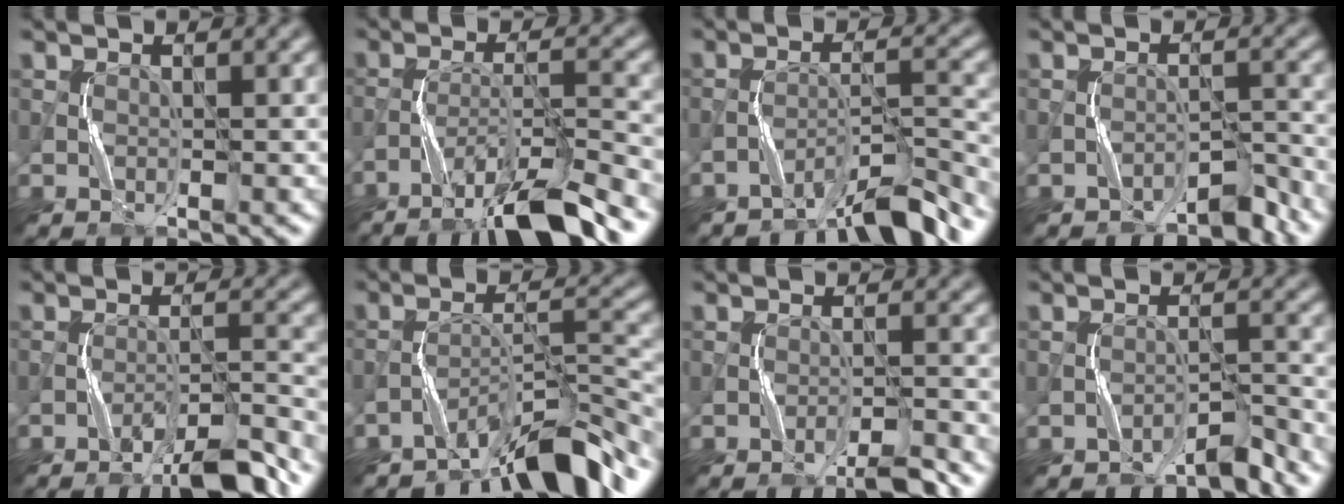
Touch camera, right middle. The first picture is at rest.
{"total": 8.1, "force": [-6.0, 0.9, 5.3], "torque": [-0.087, 0.008, -0.106]}
{"total": 5.1, "force": [-4.6, 0.2, 2.2], "torque": [-0.035, 0.009, -0.082]}
{"total": 2.6, "force": [-2.5, 0.5, 0.7], "torque": [-0.005, 0.012, -0.038]}
{"total": 5.2, "force": [-4.1, 0.4, 3.2], "torque": [-0.047, 0.010, -0.068]}
{"total": 7.1, "force": [-6.1, 0.9, 3.6], "torque": [-0.054, 0.006, -0.106]}
{"total": 2.8, "force": [-2.4, 0.0, 1.6], "torque": [-0.024, 0.008, -0.043]}
{"total": 2.4, "force": [-2.3, 0.0, 0.5], "torque": [-0.004, 0.013, -0.041]}